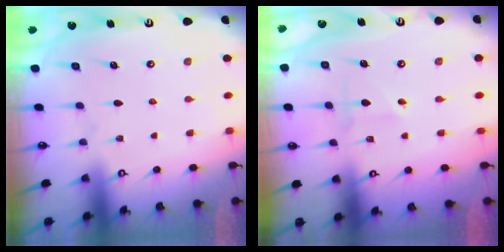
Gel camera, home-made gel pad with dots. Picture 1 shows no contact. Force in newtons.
{"total": 1.5, "press": 1.5, "slide": 0.2}